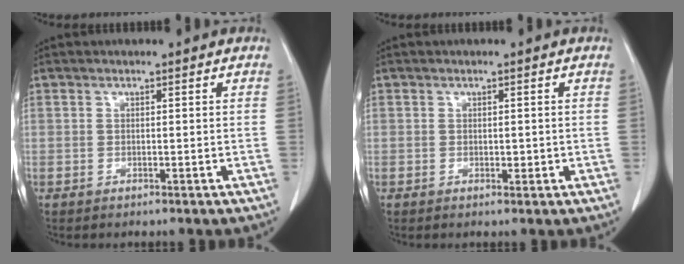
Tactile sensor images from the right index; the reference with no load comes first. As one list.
[{"total": 1.0, "force": [0.0, 0.7, 0.7], "torque": [-0.004, 0.001, 0.004]}]